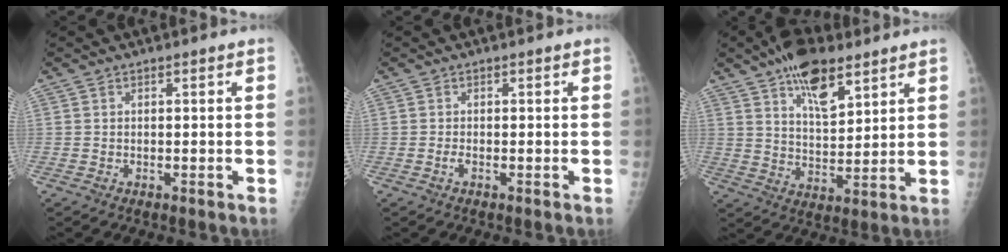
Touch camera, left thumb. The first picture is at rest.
{"total": 0.8, "force": [-0.3, 0.3, 0.7], "torque": [-0.010, -0.001, -0.007]}
{"total": 12.4, "force": [7.7, 5.3, 8.1], "torque": [-0.107, -0.037, 0.130]}